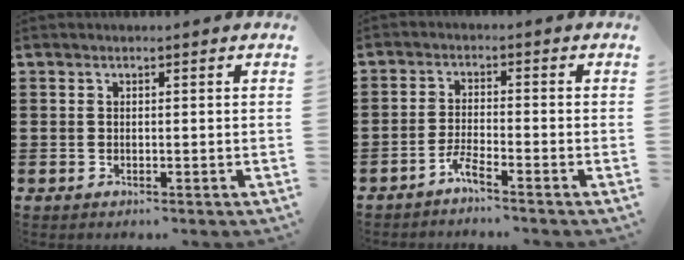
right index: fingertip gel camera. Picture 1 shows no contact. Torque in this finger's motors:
{"motor_torque": [2.14, 0.00, 0.00, 0.00]}